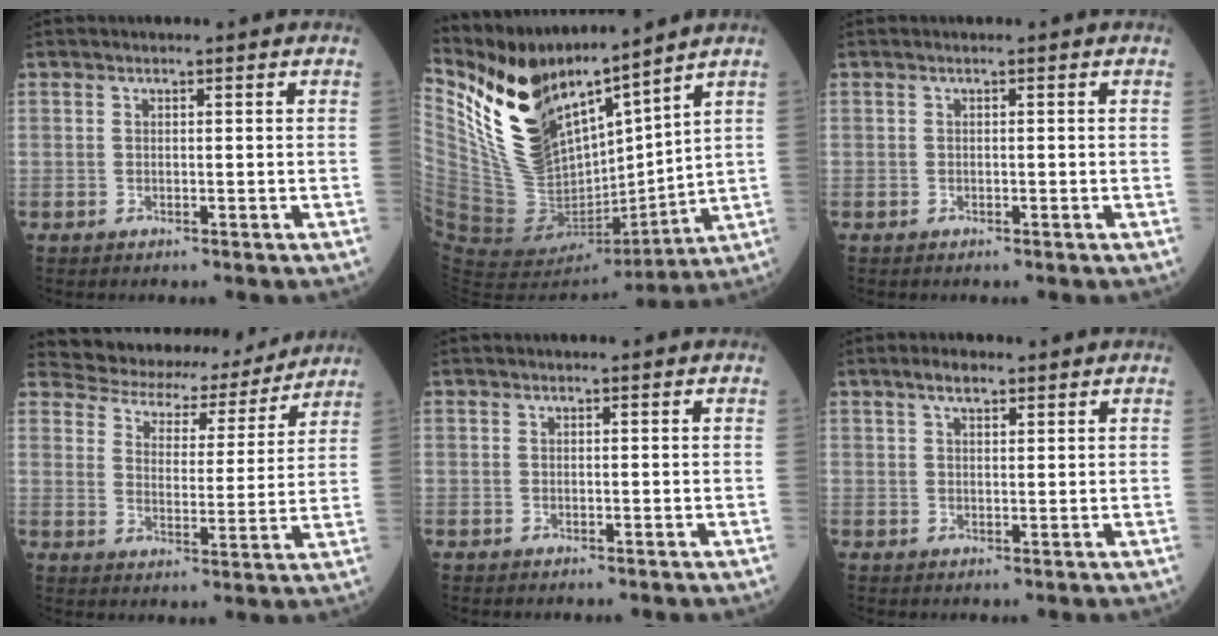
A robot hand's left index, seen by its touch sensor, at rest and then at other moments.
{"total": 16.3, "force": [12.7, 4.8, 8.9], "torque": [-0.176, -0.006, 0.253]}
{"total": 0.0}
{"total": 14.4, "force": [13.3, 5.0, 2.5], "torque": [-0.029, 0.002, 0.169]}
{"total": 0.0}
{"total": 3.0, "force": [2.1, 1.1, 1.8], "torque": [-0.036, 0.007, 0.036]}